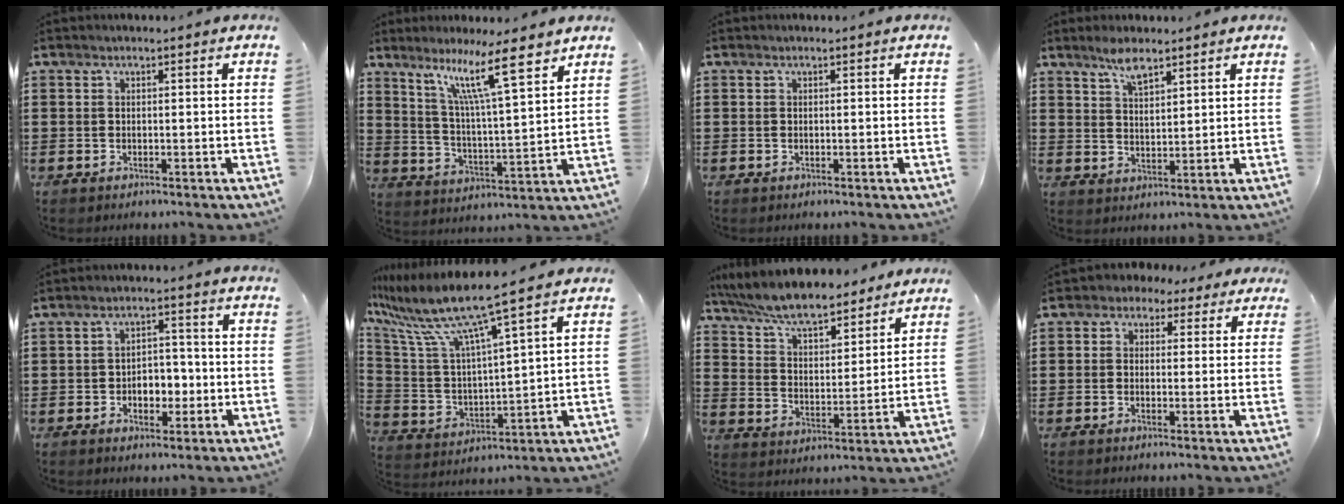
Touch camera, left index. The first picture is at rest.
{"total": 11.4, "force": [8.1, 0.8, 8.0], "torque": [-0.153, -0.041, 0.131]}
{"total": 0.0}
{"total": 4.6, "force": [3.3, 1.5, 2.8], "torque": [-0.063, 0.006, 0.060]}
{"total": 4.5, "force": [-1.3, 3.0, 3.1], "torque": [-0.055, 0.005, -0.030]}
{"total": 10.0, "force": [7.9, 0.1, 6.1], "torque": [-0.154, -0.054, 0.127]}
{"total": 8.3, "force": [7.4, 1.4, 3.5], "torque": [-0.098, -0.034, 0.133]}
{"total": 2.2, "force": [0.5, 2.0, 0.8], "torque": [-0.026, 0.011, 0.007]}